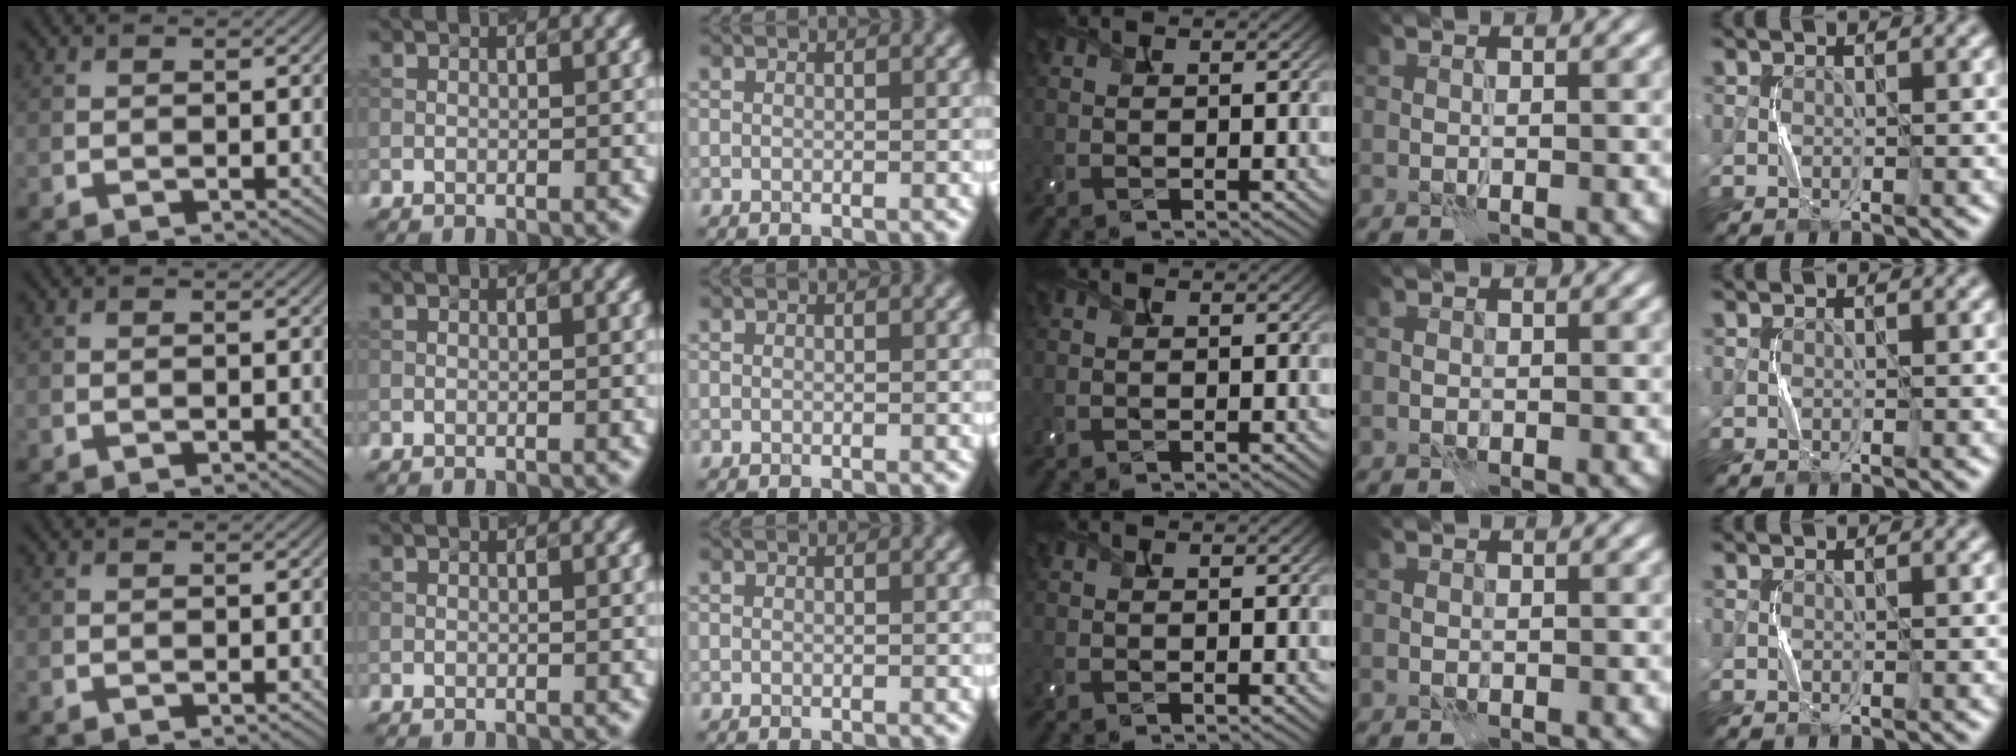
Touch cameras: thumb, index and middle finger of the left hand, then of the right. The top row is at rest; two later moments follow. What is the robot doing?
{"motion": "press", "object": "camera"}